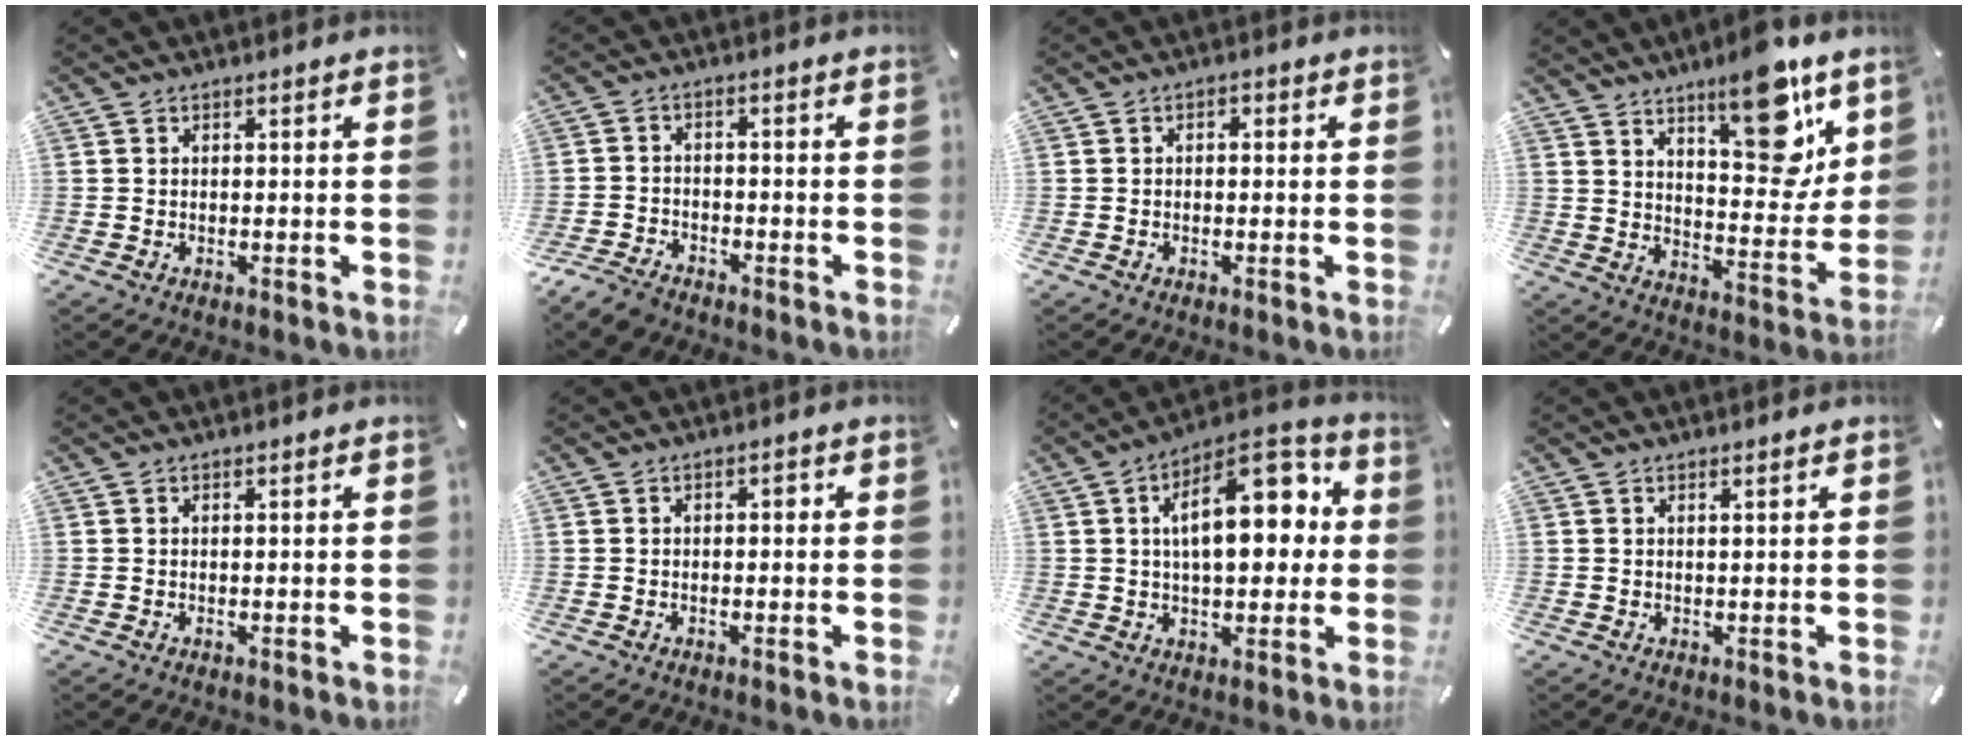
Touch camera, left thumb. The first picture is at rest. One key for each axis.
{"total": 4.4, "fx": -3.8, "fy": 1.8, "fz": 1.2, "tx": -0.039, "ty": 0.016, "tz": -0.077}
{"total": 1.0, "fx": -0.5, "fy": 0.7, "fz": 0.5, "tx": -0.012, "ty": 0.004, "tz": -0.011}
{"total": 17.3, "fx": 10.8, "fy": 6.8, "fz": 11.7, "tx": -0.135, "ty": -0.080, "tz": 0.173}
{"total": 0.0}
{"total": 1.1, "fx": -0.3, "fy": 0.7, "fz": 0.7, "tx": -0.017, "ty": 0.006, "tz": -0.008}
{"total": 17.4, "fx": 4.2, "fy": 8.9, "fz": 14.3, "tx": -0.197, "ty": -0.009, "tz": 0.065}
{"total": 0.8, "fx": 0.5, "fy": -0.1, "fz": 0.6, "tx": -0.010, "ty": -0.002, "tz": 0.008}